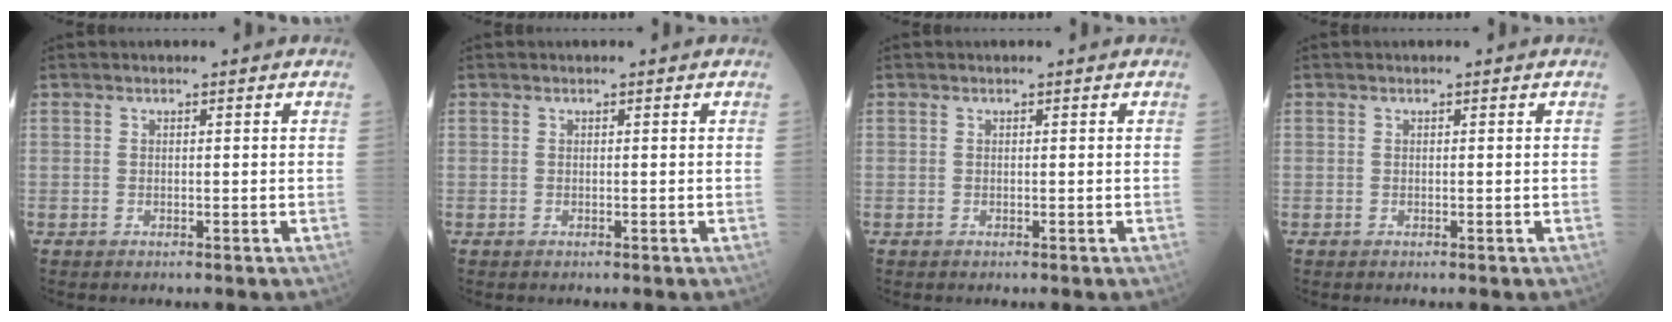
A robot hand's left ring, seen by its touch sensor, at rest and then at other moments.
{"total": 0.0}
{"total": 0.0}
{"total": 0.0}